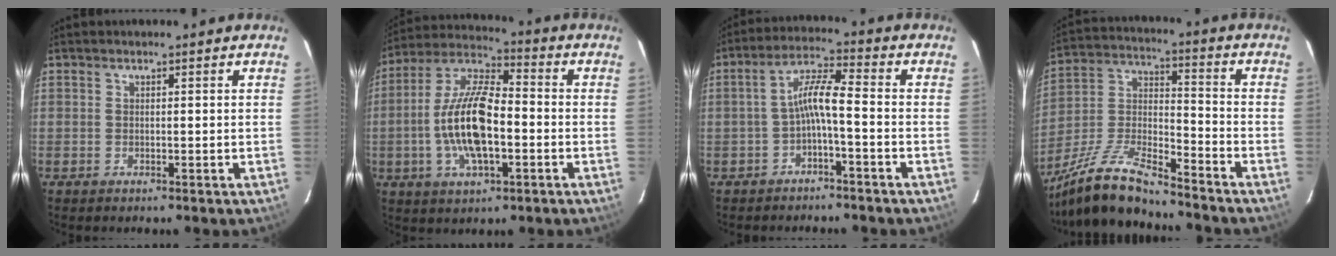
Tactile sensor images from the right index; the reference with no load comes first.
{"total": 15.3, "force": [-3.1, 5.8, 13.8], "torque": [-0.281, 0.004, -0.061]}
{"total": 5.7, "force": [-2.2, 0.6, 5.2], "torque": [-0.117, 0.017, -0.040]}
{"total": 15.2, "force": [-12.5, 3.2, 7.9], "torque": [-0.182, -0.001, -0.240]}